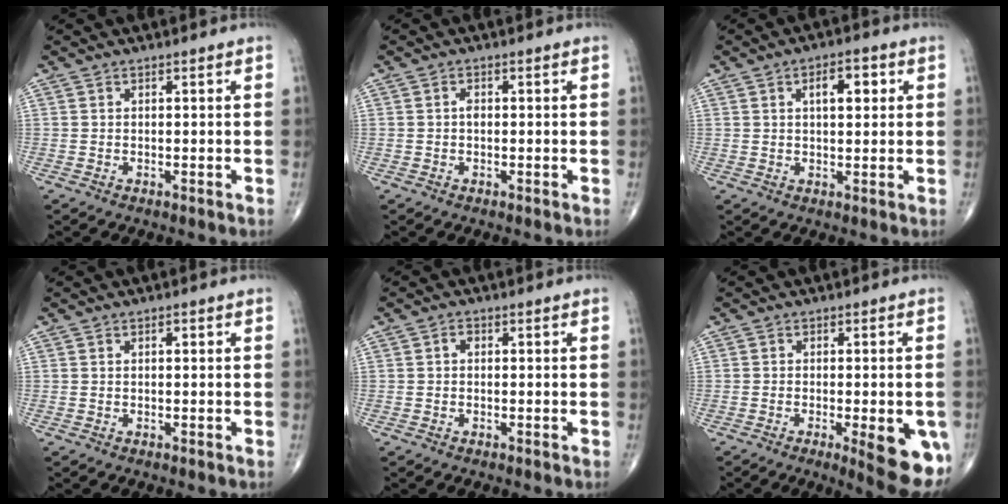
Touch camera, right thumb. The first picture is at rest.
{"total": 1.0, "force": [-0.1, 0.7, 0.8], "torque": [-0.007, 0.003, -0.005]}
{"total": 5.5, "force": [1.7, 2.6, 4.5], "torque": [-0.052, 0.001, 0.023]}
{"total": 0.6, "force": [0.2, 0.3, 0.5], "torque": [-0.005, 0.001, 0.003]}
{"total": 1.1, "force": [0.1, 0.9, 0.7], "torque": [-0.007, 0.003, -0.003]}
{"total": 10.7, "force": [-3.7, 2.9, 9.6], "torque": [-0.109, -0.012, -0.042]}